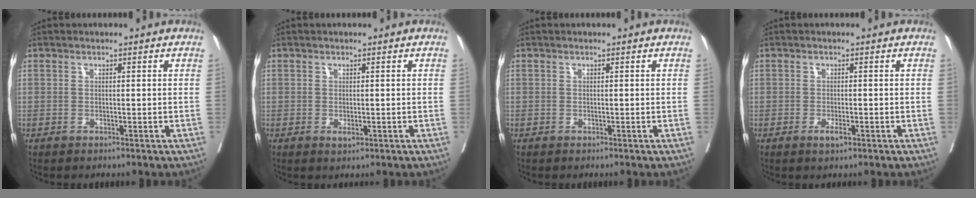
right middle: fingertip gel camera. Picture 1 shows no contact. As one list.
[{"total": 1.1, "force": [-0.3, 0.6, 0.9], "torque": [-0.014, -0.003, 0.000]}, {"total": 0.0}, {"total": 1.6, "force": [-0.8, 0.5, 1.3], "torque": [-0.022, -0.002, -0.011]}]